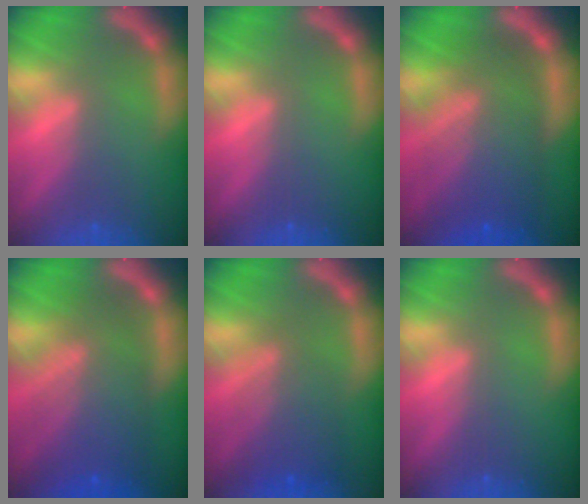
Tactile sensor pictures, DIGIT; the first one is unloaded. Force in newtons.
{"total": 0.0}
{"total": 10.0}
{"total": 9.1}
{"total": 5.5}
{"total": 0.0}